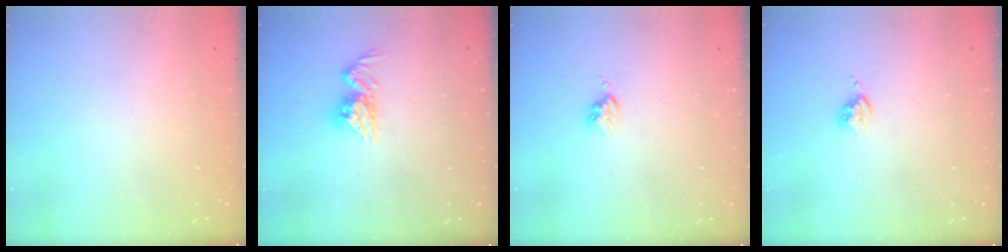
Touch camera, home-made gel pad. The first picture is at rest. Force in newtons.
{"total": 9.8, "press": 9.8, "slide": 0.8}
{"total": 3.7, "press": 3.7, "slide": 0.5}
{"total": 3.8, "press": 3.8, "slide": 0.5}